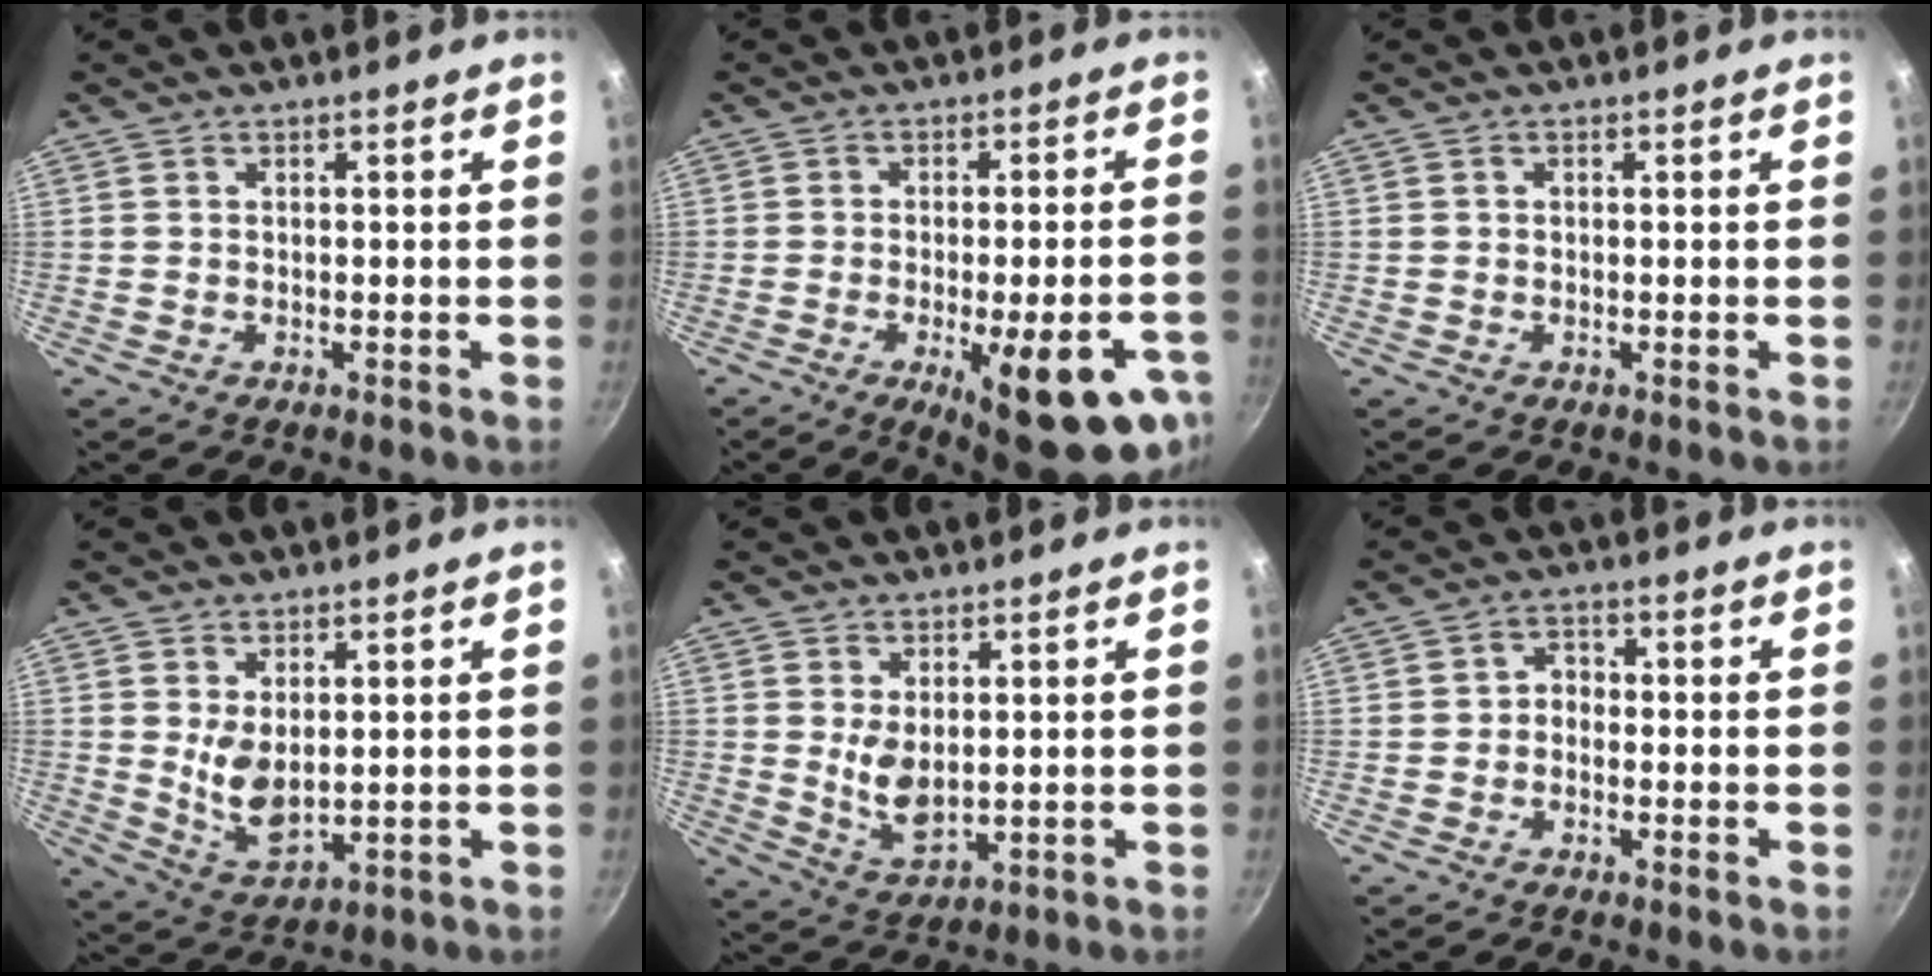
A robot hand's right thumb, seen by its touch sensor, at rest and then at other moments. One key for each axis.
{"total": 18.4, "fx": -7.4, "fy": 5.3, "fz": 16.0, "tx": -0.182, "ty": 0.008, "tz": -0.089}
{"total": 0.0}
{"total": 6.9, "fx": 1.4, "fy": 3.7, "fz": 5.6, "tx": -0.088, "ty": -0.026, "tz": 0.040}
{"total": 5.9, "fx": 1.2, "fy": 3.1, "fz": 4.9, "tx": -0.079, "ty": -0.023, "tz": 0.031}
{"total": 2.3, "fx": -1.0, "fy": 1.8, "fz": 1.1, "tx": -0.007, "ty": 0.016, "tz": -0.023}